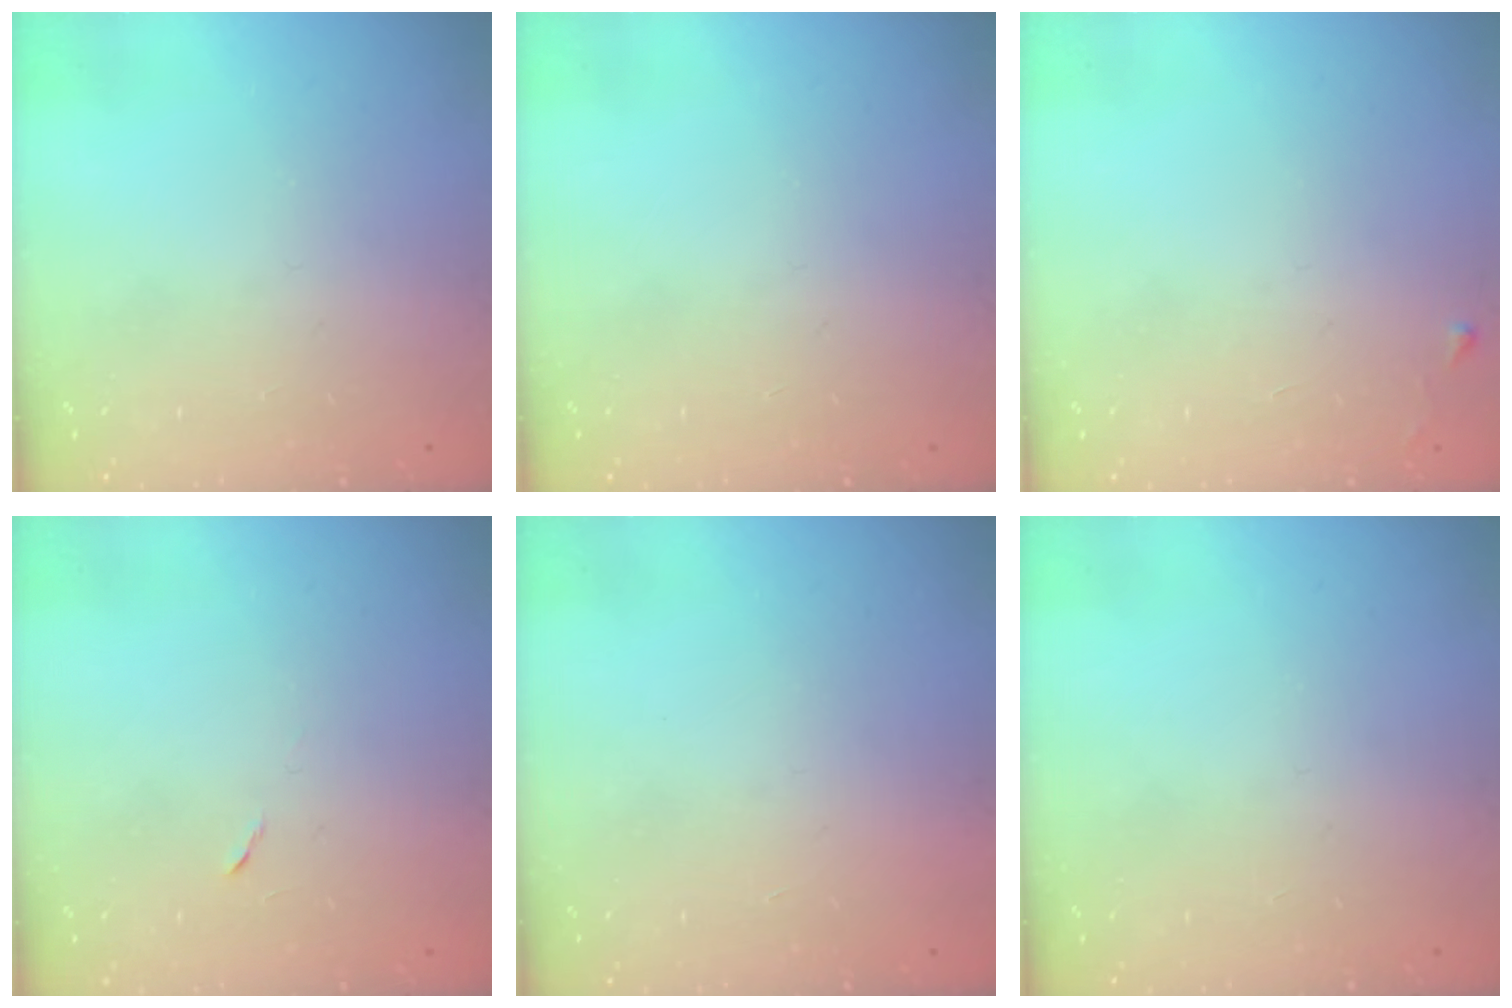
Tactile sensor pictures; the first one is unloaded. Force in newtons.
{"total": 0.0}
{"total": 3.5, "press": 3.4, "slide": 0.5}
{"total": 5.2, "press": 4.8, "slide": 2.1}
{"total": 1.5, "press": 1.5, "slide": 0.1}
{"total": 0.0}